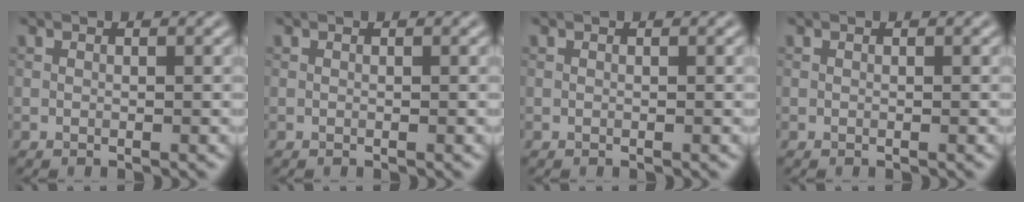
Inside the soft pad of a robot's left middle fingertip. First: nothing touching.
{"total": 0.0}
{"total": 0.0}
{"total": 0.0}